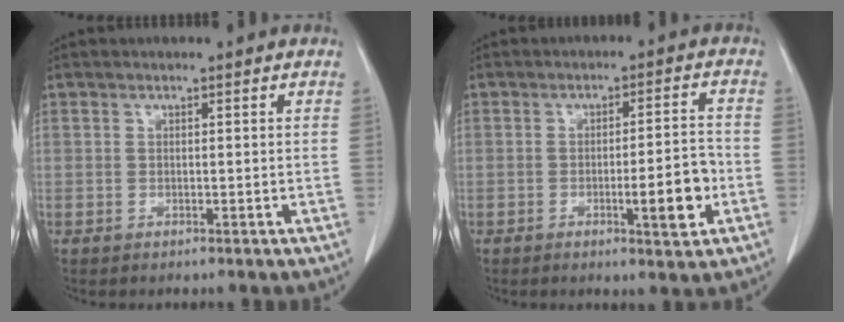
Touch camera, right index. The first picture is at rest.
{"total": 6.9, "force": [-2.2, 0.9, 6.4], "torque": [-0.088, 0.003, -0.028]}